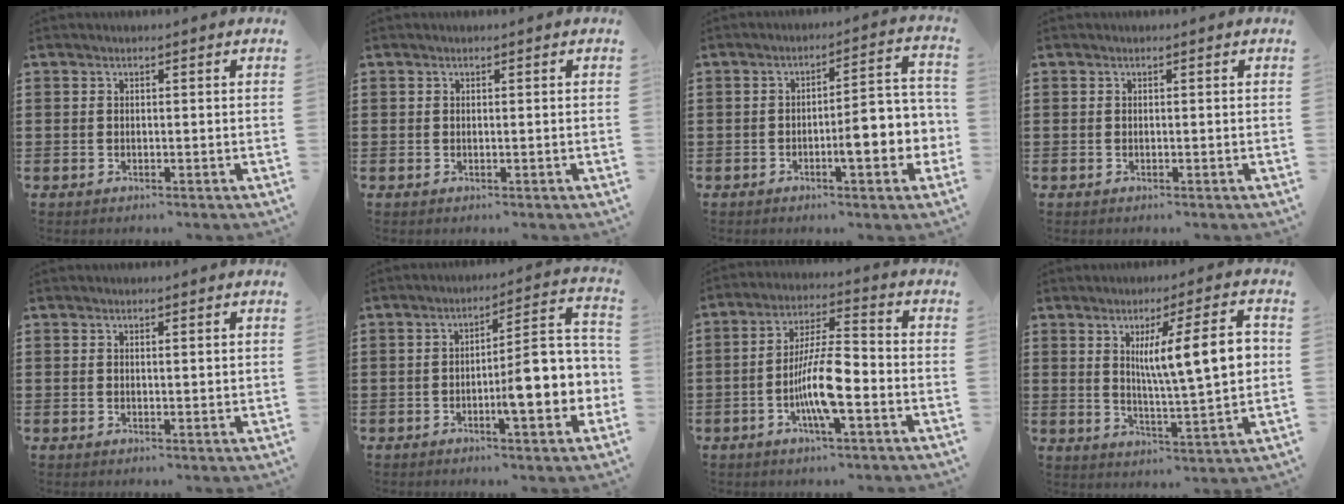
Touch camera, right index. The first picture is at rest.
{"total": 0.0}
{"total": 7.4, "force": [-2.3, 2.0, 6.7], "torque": [-0.086, -0.015, -0.045]}
{"total": 0.0}
{"total": 0.7, "force": [0.4, 0.1, 0.5], "torque": [-0.011, 0.001, 0.007]}
{"total": 10.5, "force": [-2.6, 2.5, 9.9], "torque": [-0.130, -0.021, -0.049]}
{"total": 9.1, "force": [-2.8, 2.1, 8.4], "torque": [-0.166, -0.003, -0.055]}
{"total": 11.1, "force": [2.6, 2.0, 10.6], "torque": [-0.168, -0.002, 0.032]}